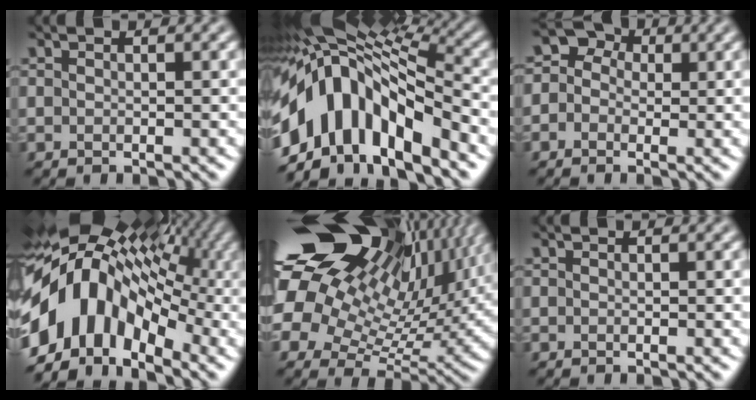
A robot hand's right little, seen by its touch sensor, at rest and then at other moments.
{"total": 13.6, "force": [-4.9, 6.9, 10.6], "torque": [-0.193, 0.012, -0.088]}
{"total": 4.4, "force": [0.9, 3.8, 2.0], "torque": [-0.004, 0.019, -0.030]}
{"total": 12.8, "force": [-2.3, 8.6, 9.2], "torque": [-0.164, 0.018, -0.058]}
{"total": 21.6, "force": [9.5, 12.8, 14.5], "torque": [-0.310, 0.049, 0.166]}
{"total": 0.0}